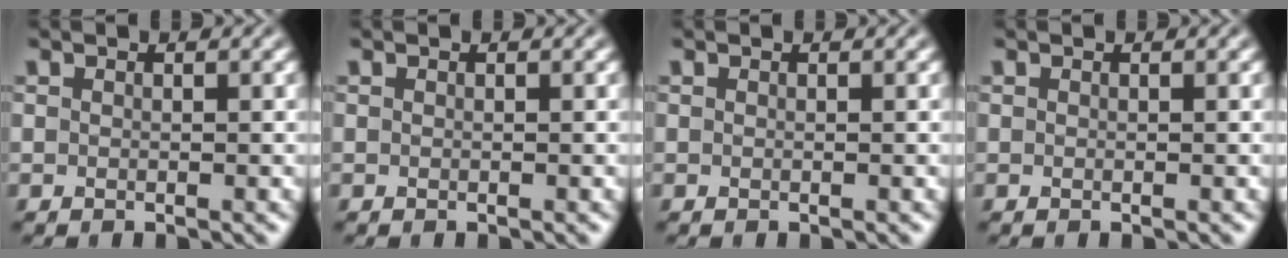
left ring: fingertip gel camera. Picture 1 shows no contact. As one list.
[{"total": 0.0}, {"total": 0.0}, {"total": 0.0}]